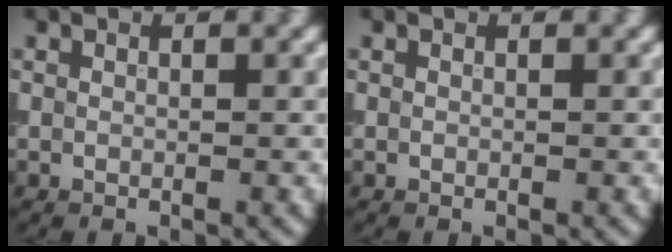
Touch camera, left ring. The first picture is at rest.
{"total": 0.0}